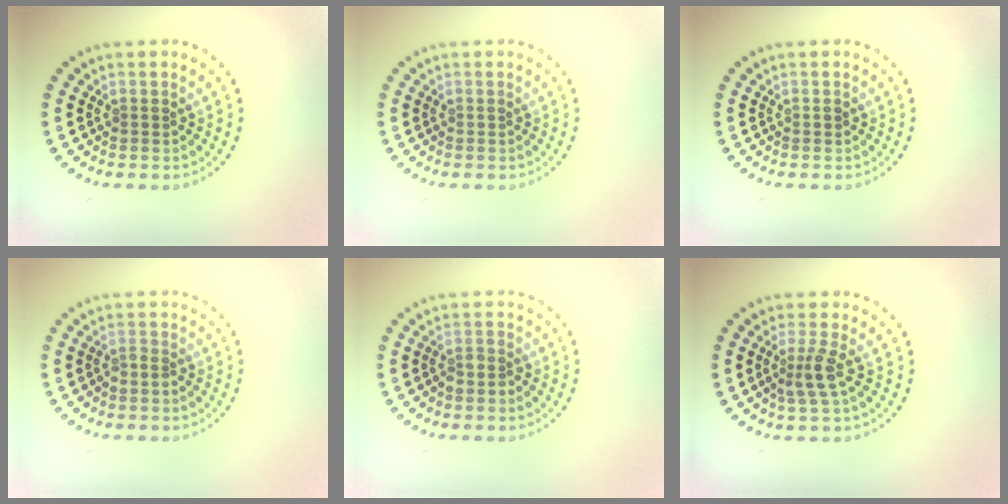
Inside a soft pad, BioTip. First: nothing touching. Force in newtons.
{"total": 0.0}
{"total": 0.6, "press": 0.5, "slide": 0.2}
{"total": 0.8, "press": 0.5, "slide": 0.6}
{"total": 1.5, "press": 1.1, "slide": 0.9}
{"total": 2.3, "press": 1.8, "slide": 1.5}